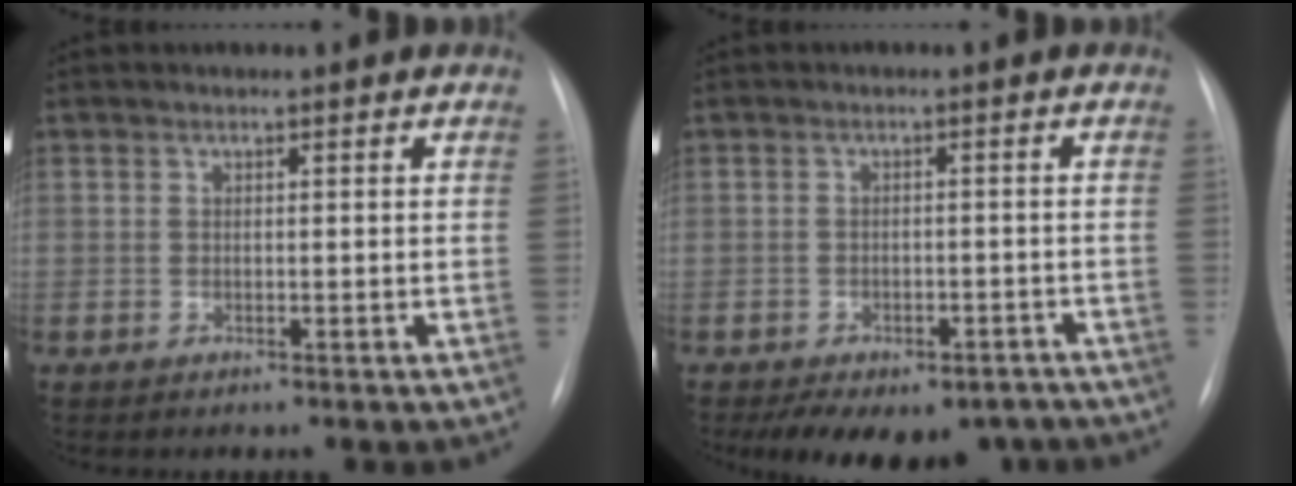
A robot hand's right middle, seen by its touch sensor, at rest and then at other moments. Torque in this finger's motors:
{"motor_torque": [0.45, -0.40, 0.25, 0.08]}